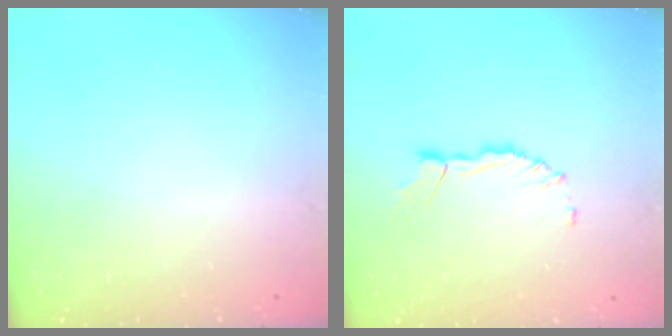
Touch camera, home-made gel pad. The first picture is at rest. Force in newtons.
{"total": 3.8, "press": 3.7, "slide": 0.4}